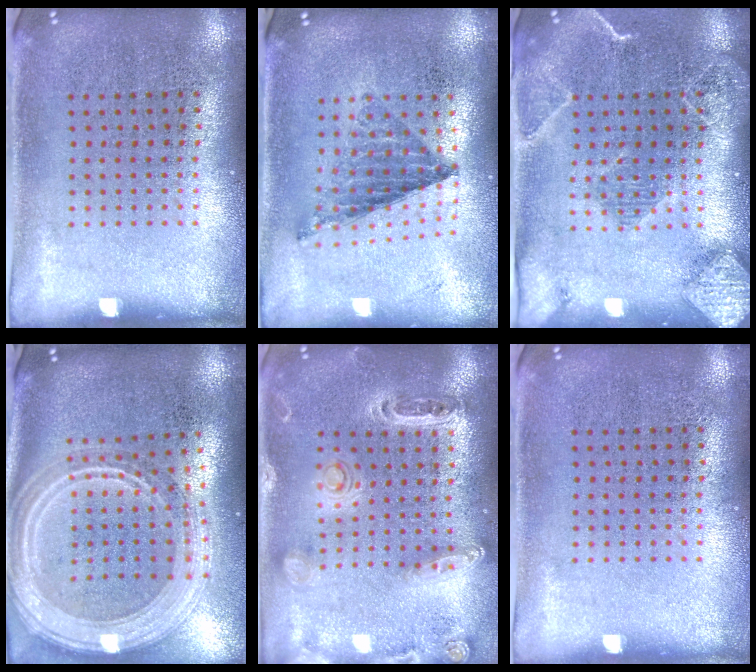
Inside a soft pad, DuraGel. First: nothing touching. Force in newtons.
{"total": 0.7, "press": 0.7, "slide": 0.1}
{"total": 2.2, "press": 2.1, "slide": 0.8}
{"total": 3.0, "press": 2.5, "slide": 1.7}
{"total": 1.2, "press": 1.2, "slide": 0.3}
{"total": 0.0}